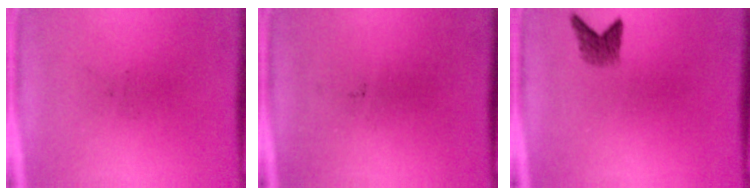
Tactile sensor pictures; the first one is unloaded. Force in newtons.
{"total": 0.0}
{"total": 2.0}